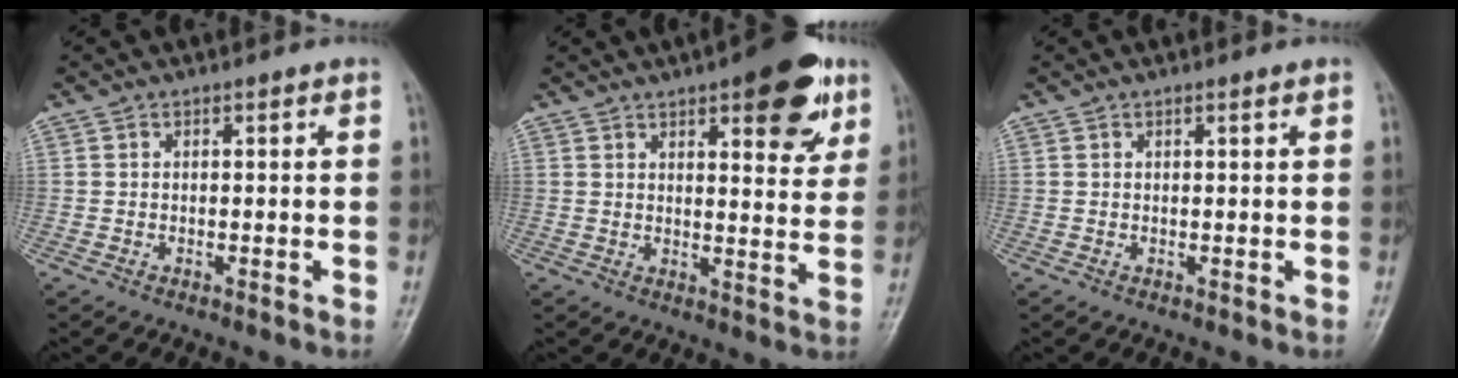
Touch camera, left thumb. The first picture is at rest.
{"total": 12.8, "force": [7.0, 4.6, 9.7], "torque": [-0.091, -0.027, 0.087]}
{"total": 0.8, "force": [0.6, 0.1, 0.6], "torque": [-0.008, -0.002, 0.008]}